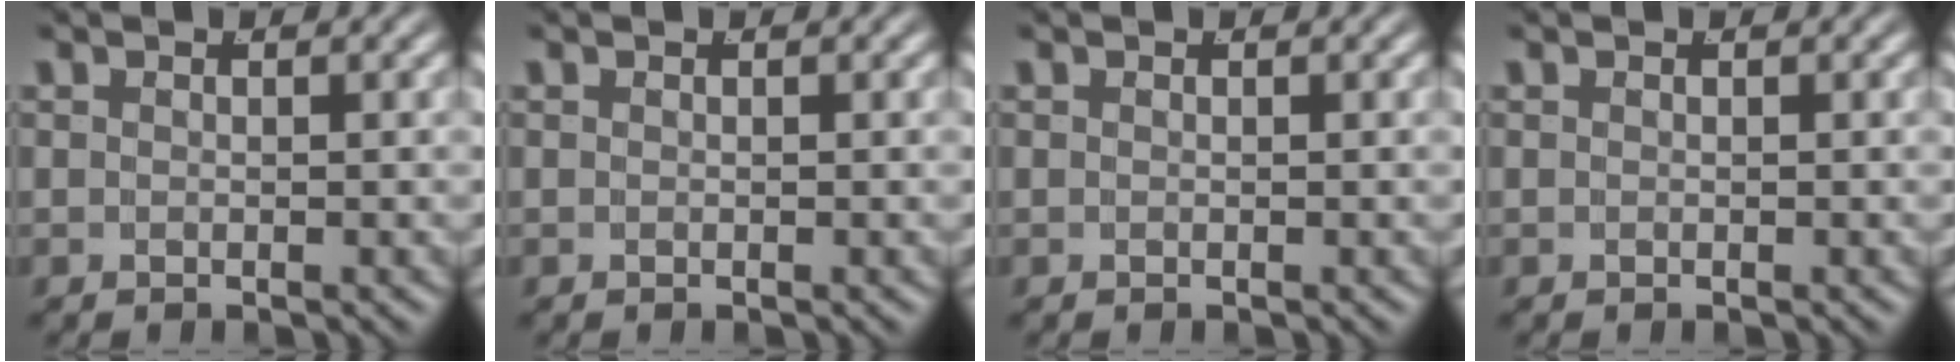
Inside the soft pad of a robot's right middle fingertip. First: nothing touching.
{"total": 0.0}
{"total": 0.0}
{"total": 0.0}